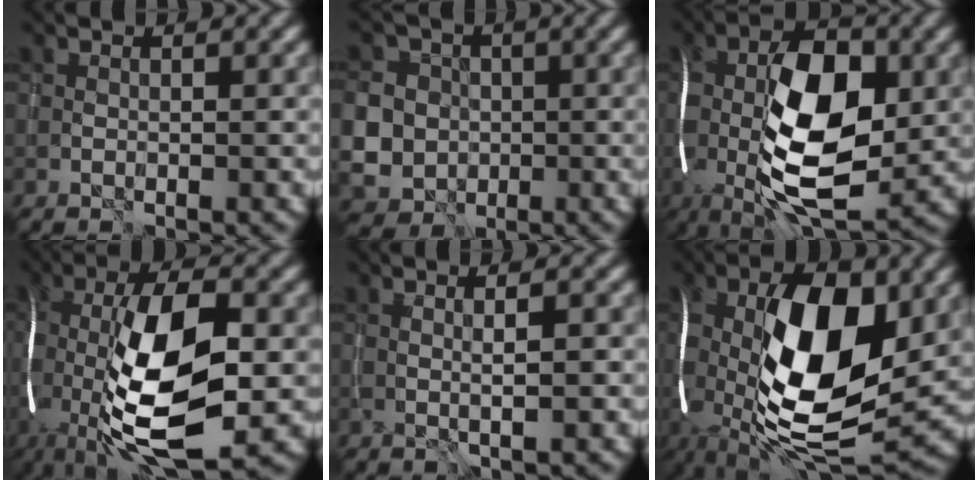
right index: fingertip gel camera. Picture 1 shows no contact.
{"total": 9.7, "force": [-1.5, 8.9, 3.5], "torque": [-0.088, -0.004, -0.058]}
{"total": 14.2, "force": [-0.5, 6.6, 12.6], "torque": [-0.212, 0.010, -0.016]}
{"total": 15.3, "force": [-2.4, 6.1, 13.8], "torque": [-0.266, 0.001, -0.047]}
{"total": 2.3, "force": [0.4, 0.7, 2.2], "torque": [-0.018, 0.003, -0.002]}
{"total": 16.3, "force": [-0.1, 7.4, 14.5], "torque": [-0.270, -0.002, -0.010]}